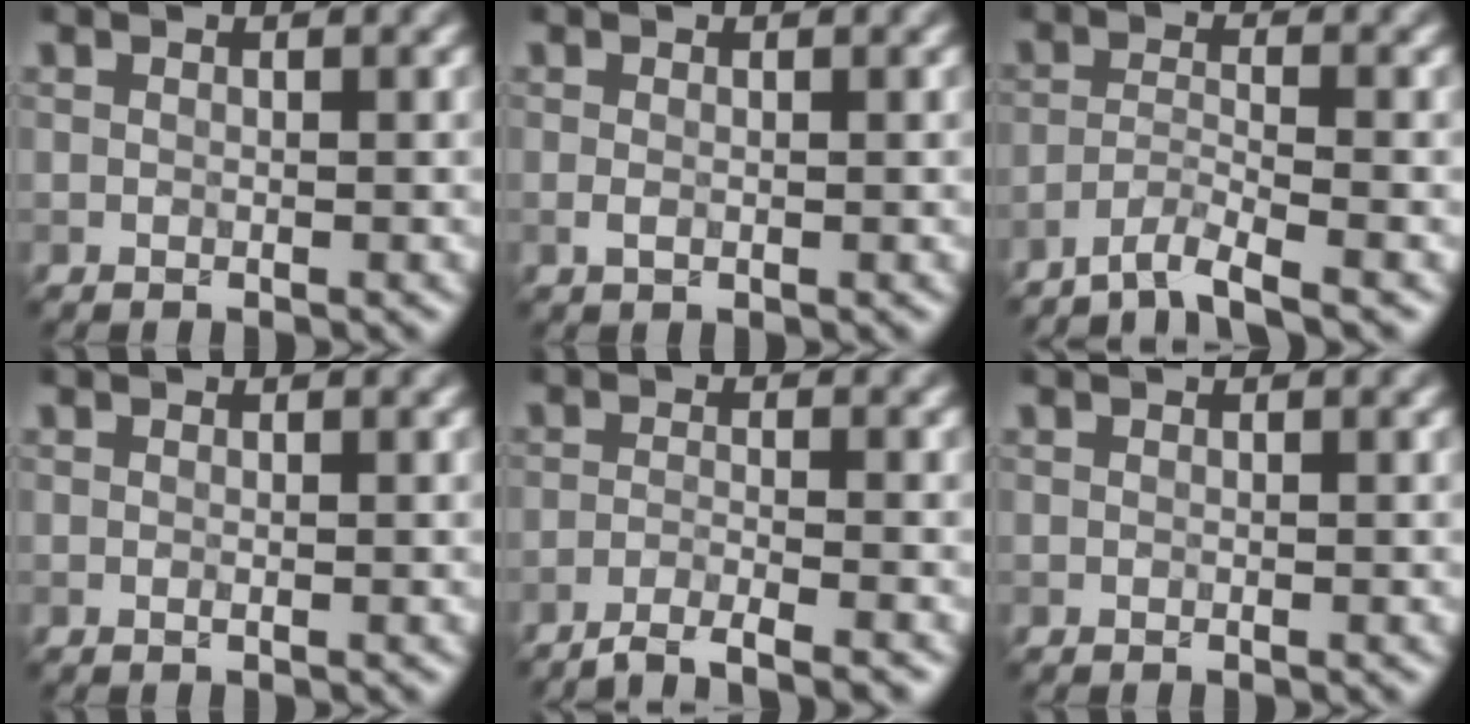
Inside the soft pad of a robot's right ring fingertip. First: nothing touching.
{"total": 0.7, "force": [-0.1, 0.3, 0.6], "torque": [-0.016, -0.002, -0.003]}
{"total": 3.0, "force": [-2.5, 0.2, 1.7], "torque": [-0.027, 0.002, -0.059]}
{"total": 0.0}
{"total": 3.4, "force": [-2.8, 0.4, 1.9], "torque": [-0.030, 0.004, -0.061]}
{"total": 0.0}